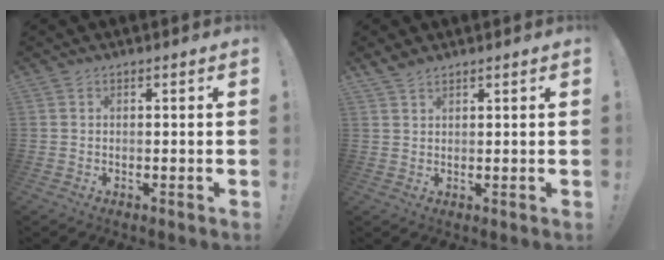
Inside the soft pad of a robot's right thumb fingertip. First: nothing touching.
{"total": 2.7, "force": [2.3, 0.9, 0.9], "torque": [-0.013, -0.013, 0.044]}